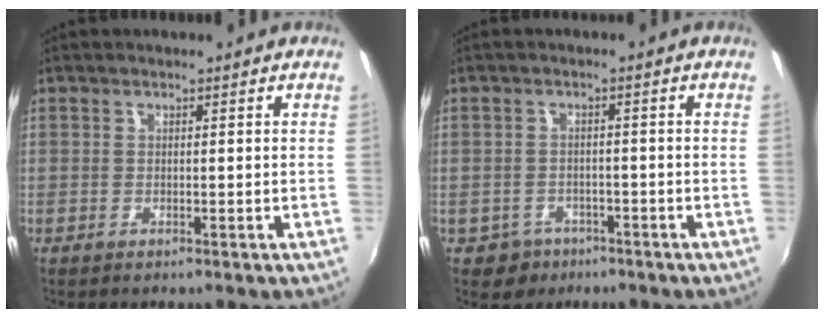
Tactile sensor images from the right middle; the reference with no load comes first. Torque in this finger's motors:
{"motor_torque": [0.13, -0.14, -0.01, -0.01]}